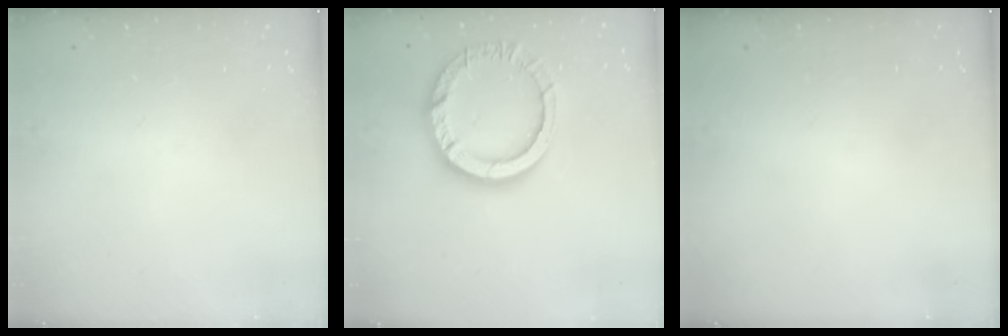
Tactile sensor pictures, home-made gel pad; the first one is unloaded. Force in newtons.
{"total": 13.5, "press": 13.5, "slide": 1.3}
{"total": 0.0}